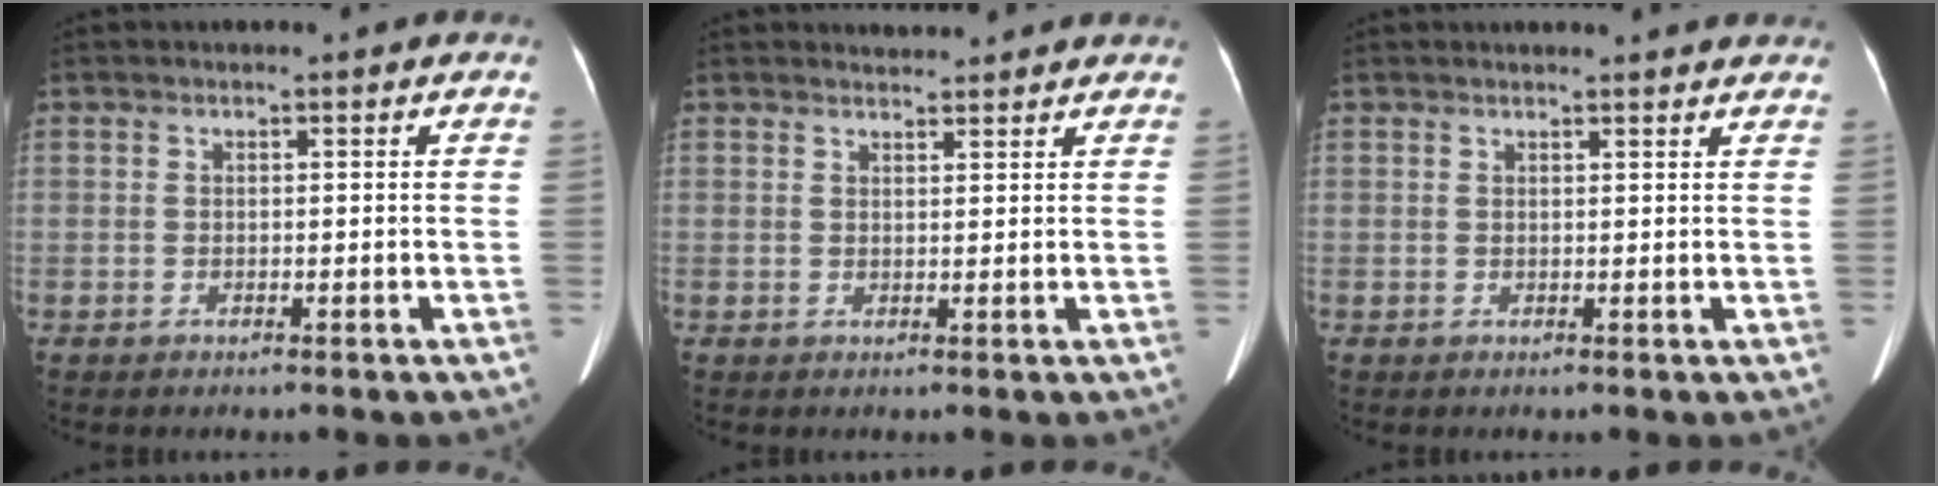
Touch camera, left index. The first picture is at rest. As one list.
[{"total": 2.9, "force": [2.9, 0.5, 0.1], "torque": [-0.008, 0.018, 0.039]}, {"total": 6.7, "force": [6.4, 0.7, 1.8], "torque": [-0.017, 0.015, 0.058]}]